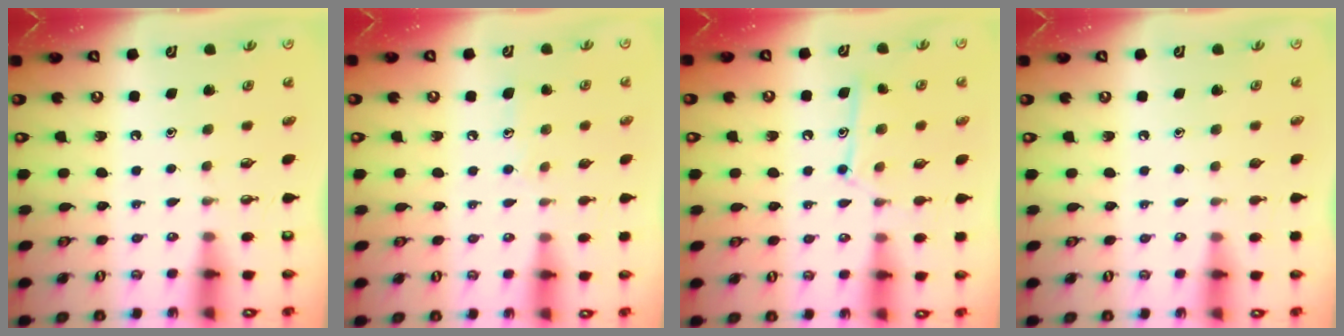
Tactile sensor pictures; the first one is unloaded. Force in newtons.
{"total": 6.0, "press": 6.0, "slide": 0.7}
{"total": 11.2, "press": 11.2, "slide": 0.8}
{"total": 0.0}